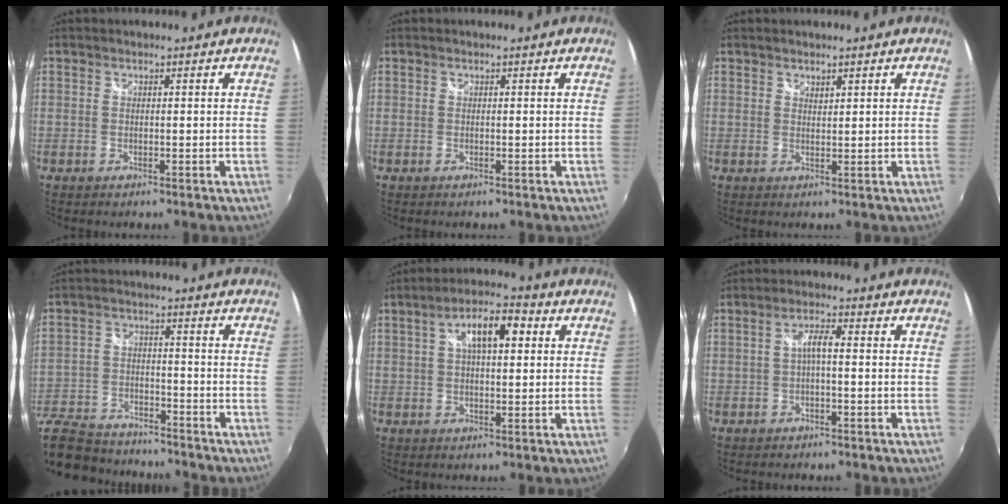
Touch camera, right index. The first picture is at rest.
{"total": 0.0}
{"total": 1.2, "force": [1.1, 0.5, 0.3], "torque": [-0.002, 0.000, 0.019]}
{"total": 18.2, "force": [-14.6, 8.0, 7.4], "torque": [-0.195, -0.012, -0.243]}
{"total": 8.4, "force": [2.3, 3.5, 7.2], "torque": [-0.121, 0.022, 0.036]}
{"total": 2.8, "force": [-0.5, 0.5, 2.7], "torque": [-0.052, 0.008, -0.008]}